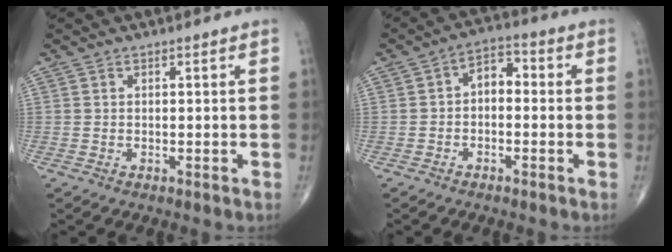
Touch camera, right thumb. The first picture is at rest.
{"total": 5.0, "force": [-0.4, 3.3, 3.8], "torque": [-0.041, 0.025, -0.021]}